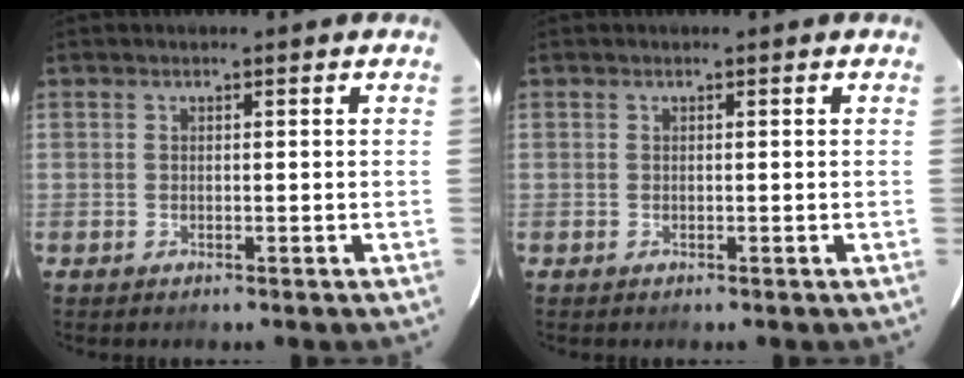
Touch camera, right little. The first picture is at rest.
{"total": 0.0}